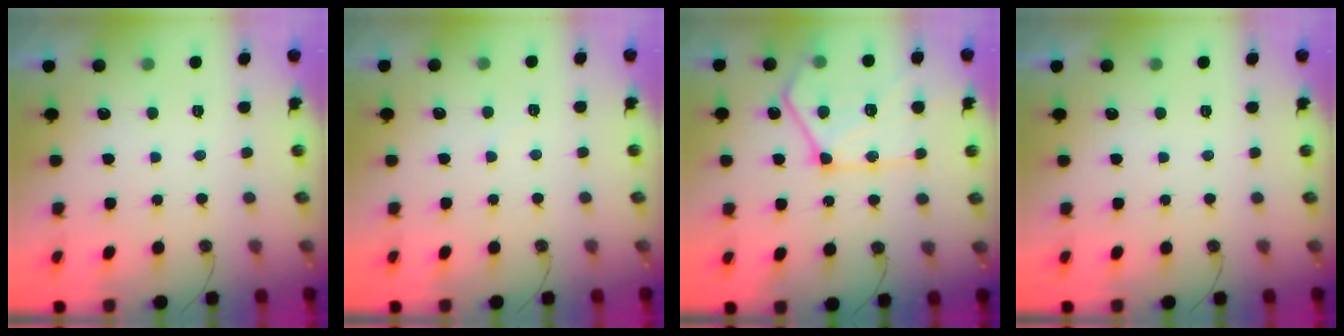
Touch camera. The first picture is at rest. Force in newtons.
{"total": 4.2, "press": 4.2, "slide": 0.6}
{"total": 18.7, "press": 18.6, "slide": 1.6}
{"total": 0.0}